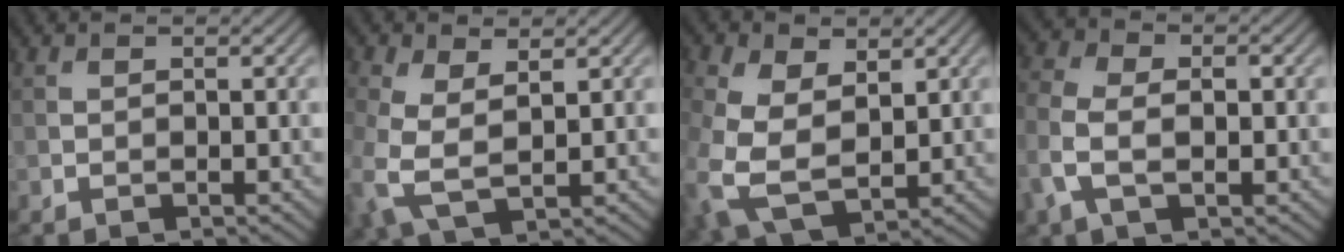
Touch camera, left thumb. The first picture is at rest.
{"total": 7.4, "force": [0.0, 4.5, 5.8], "torque": [-0.171, -0.011, 0.005]}
{"total": 10.9, "force": [-0.1, 7.4, 8.0], "torque": [-0.240, -0.019, 0.008]}
{"total": 7.4, "force": [-1.4, 4.7, 5.6], "torque": [-0.140, 0.002, -0.033]}